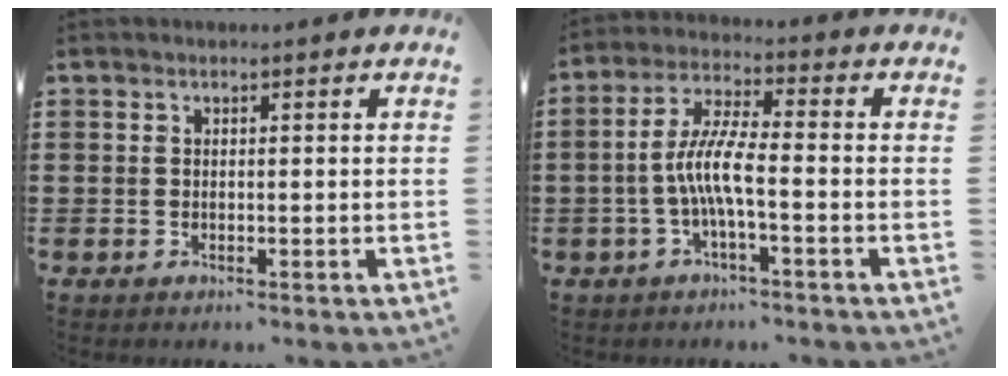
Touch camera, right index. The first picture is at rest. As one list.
[{"total": 7.1, "force": [-1.9, 1.2, 6.7], "torque": [-0.144, -0.006, -0.043]}]